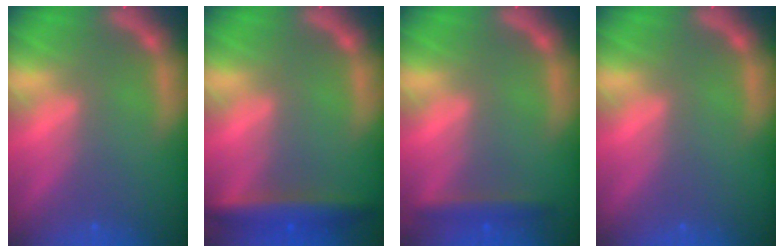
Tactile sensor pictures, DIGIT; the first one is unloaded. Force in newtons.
{"total": 4.5}
{"total": 2.4}
{"total": 0.0}